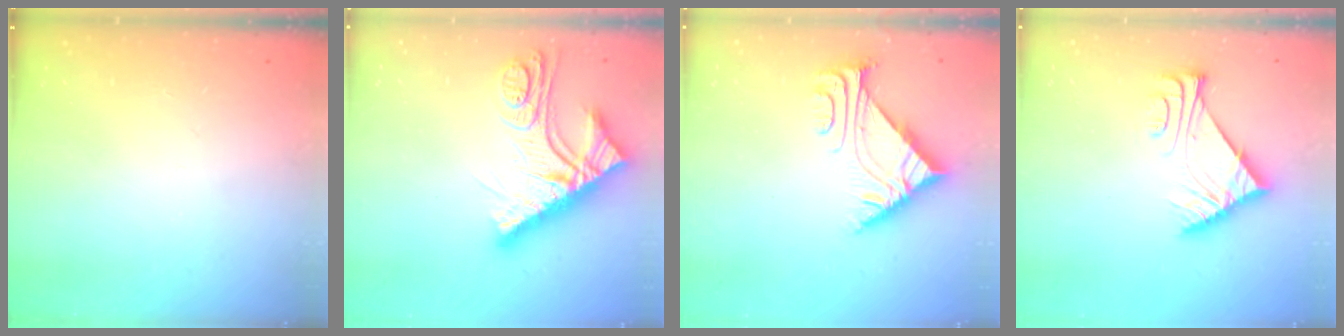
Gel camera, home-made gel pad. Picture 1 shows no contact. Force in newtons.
{"total": 15.8, "press": 15.8, "slide": 0.6}
{"total": 5.5, "press": 5.4, "slide": 0.8}
{"total": 7.4, "press": 7.4, "slide": 0.8}